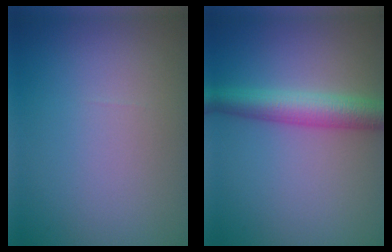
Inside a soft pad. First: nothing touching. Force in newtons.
{"total": 4.6, "press": 4.6, "slide": 0.2}